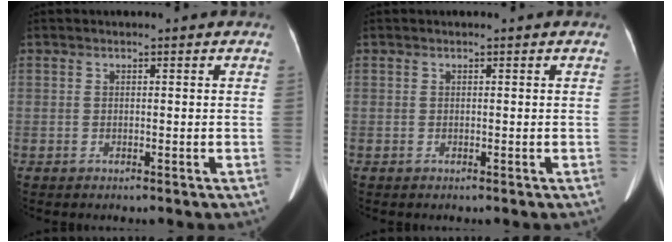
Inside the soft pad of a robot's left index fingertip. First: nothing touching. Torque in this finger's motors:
{"motor_torque": [0.01, 0.00, 0.01, 0.00]}